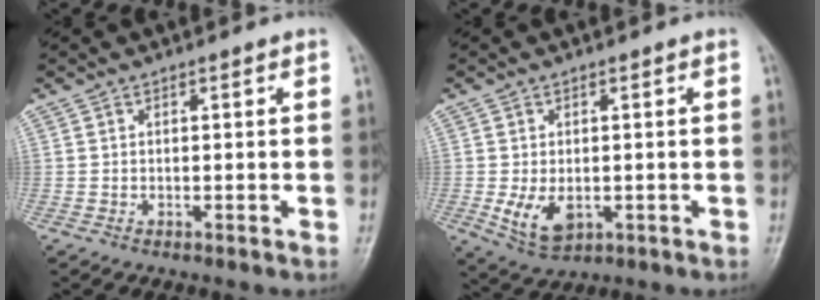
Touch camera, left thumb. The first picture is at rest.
{"total": 6.1, "force": [-1.0, 3.9, 4.6], "torque": [-0.075, -0.013, -0.007]}